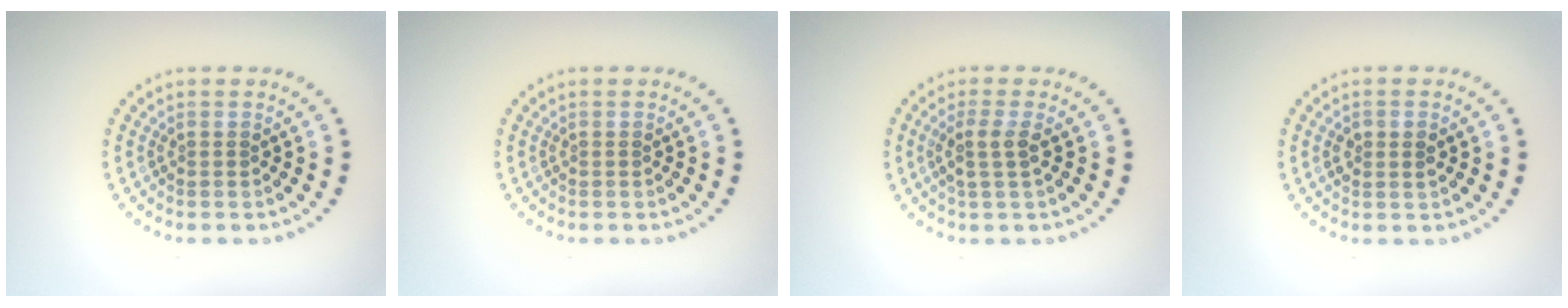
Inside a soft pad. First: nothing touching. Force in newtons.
{"total": 0.0}
{"total": 2.1, "press": 1.7, "slide": 1.2}
{"total": 1.5, "press": 1.5, "slide": 0.4}